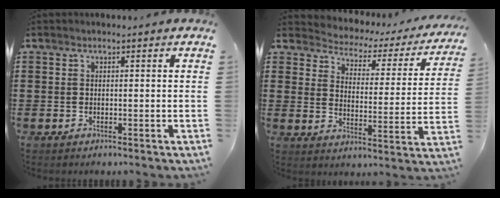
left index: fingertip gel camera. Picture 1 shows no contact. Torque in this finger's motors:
{"motor_torque": [2.14, 0.00, 0.14, -0.02]}